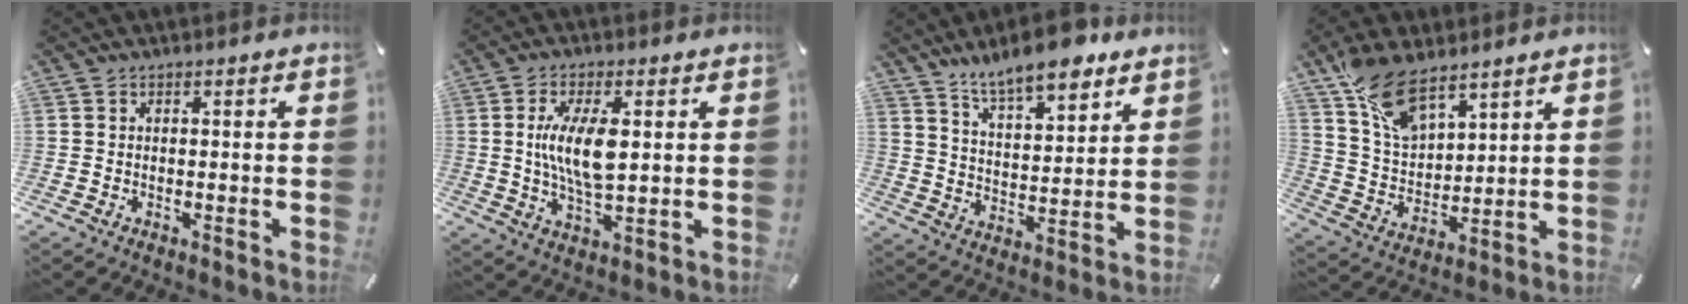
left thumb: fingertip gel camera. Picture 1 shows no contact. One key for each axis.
{"total": 10.3, "fx": 1.7, "fy": 3.8, "fz": 9.4, "tx": -0.199, "ty": -0.008, "tz": 0.021}
{"total": 11.8, "fx": 10.0, "fy": 3.8, "fz": 4.9, "tx": -0.097, "ty": -0.055, "tz": 0.180}
{"total": 13.1, "fx": 9.2, "fy": 6.5, "fz": 6.8, "tx": -0.156, "ty": -0.038, "tz": 0.177}